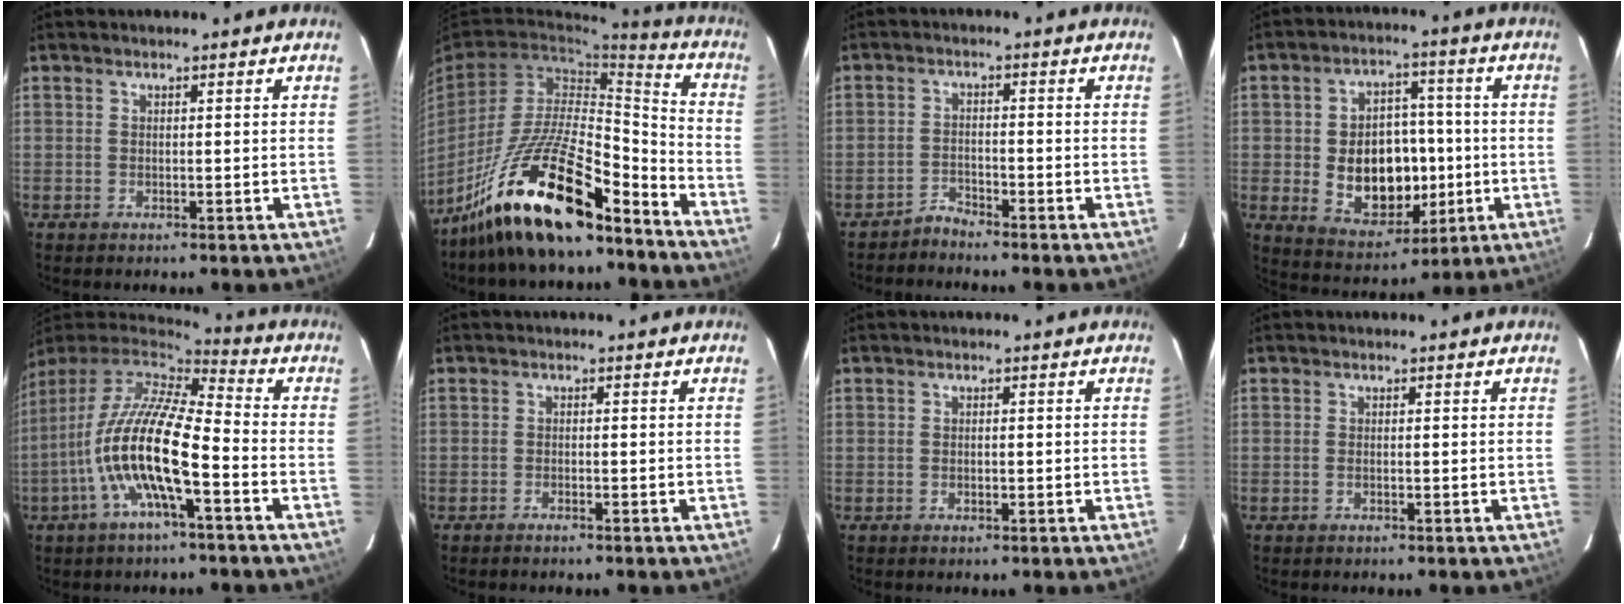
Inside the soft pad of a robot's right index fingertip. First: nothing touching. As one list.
[{"total": 21.3, "force": [-15.7, 5.7, 13.2], "torque": [-0.246, -0.004, -0.274]}, {"total": 2.5, "force": [-2.4, 0.3, -0.2], "torque": [0.004, 0.003, -0.050]}, {"total": 14.1, "force": [-1.7, 10.3, 9.5], "torque": [-0.189, 0.012, 0.001]}, {"total": 16.4, "force": [-5.5, 3.7, 15.1], "torque": [-0.279, -0.018, -0.108]}, {"total": 0.9, "force": [-0.8, 0.1, 0.3], "torque": [-0.011, 0.001, -0.020]}, {"total": 0.7, "force": [-0.1, 0.6, 0.3], "torque": [-0.004, 0.000, -0.001]}, {"total": 0.6, "force": [-0.1, 0.1, 0.5], "torque": [-0.013, 0.001, -0.004]}]